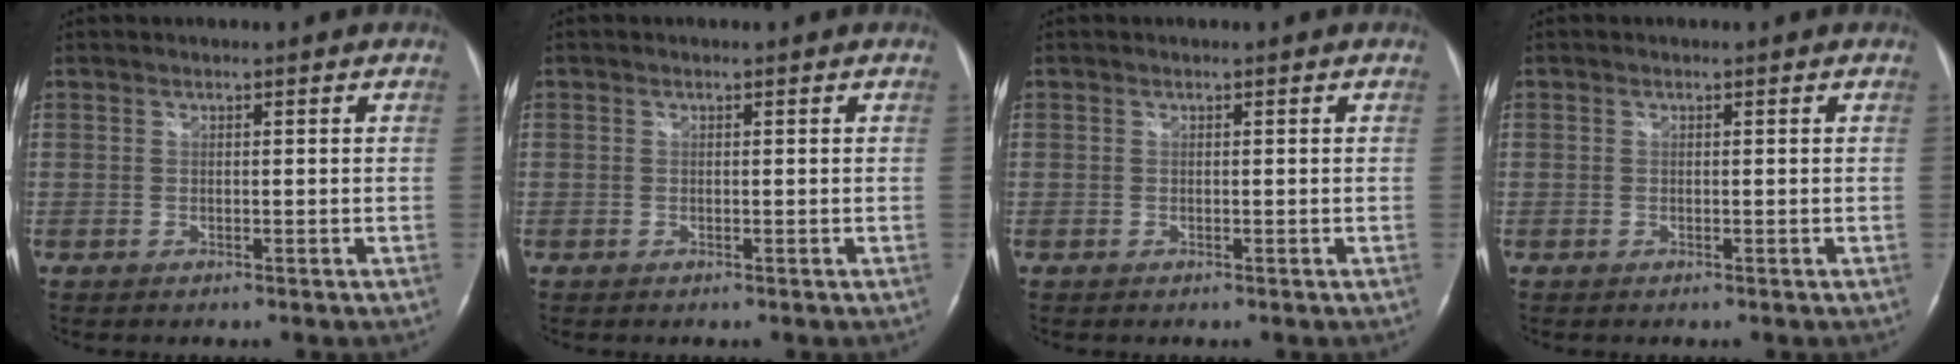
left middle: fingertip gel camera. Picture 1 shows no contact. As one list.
[{"total": 0.0}, {"total": 0.0}, {"total": 0.0}]